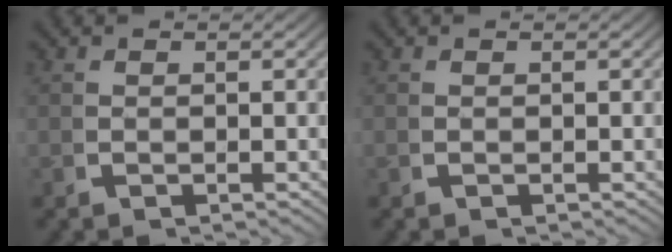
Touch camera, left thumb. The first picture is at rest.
{"total": 0.0}